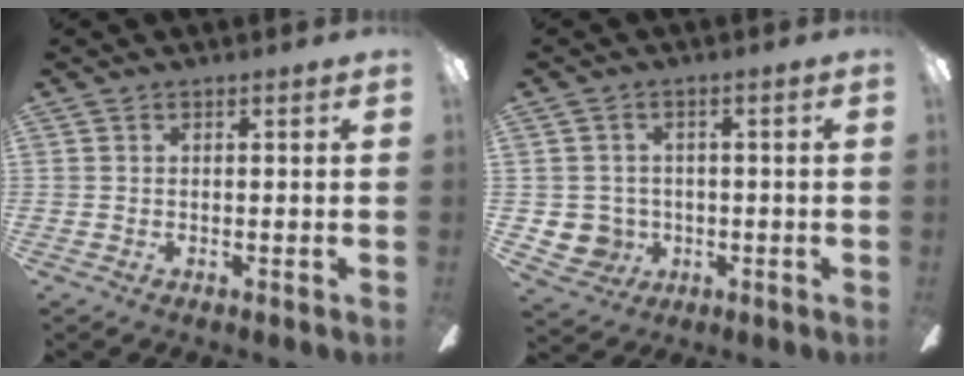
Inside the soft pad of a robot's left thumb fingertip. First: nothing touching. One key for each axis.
{"total": 5.1, "fx": -0.2, "fy": 5.0, "fz": 0.7, "tx": -0.032, "ty": 0.001, "tz": 0.000}